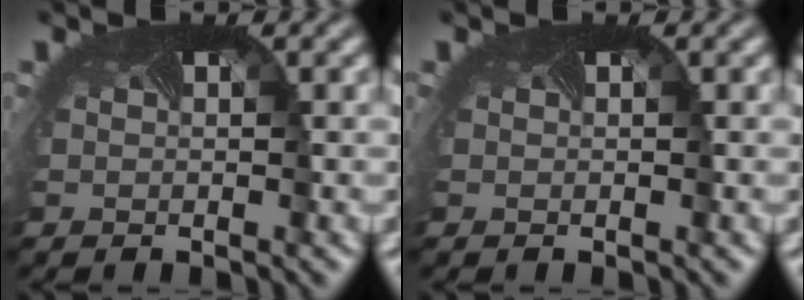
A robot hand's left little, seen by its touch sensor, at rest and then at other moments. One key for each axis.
{"total": 0.0}